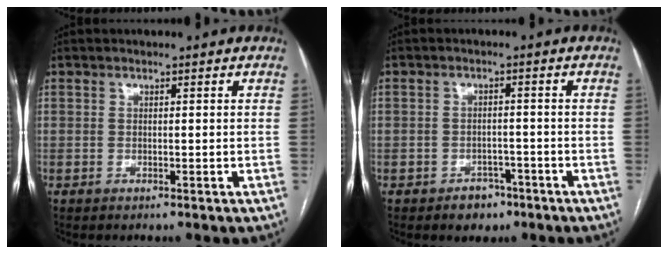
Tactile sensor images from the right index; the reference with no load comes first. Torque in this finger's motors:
{"motor_torque": [-0.13, 0.07, -0.28, -0.08]}